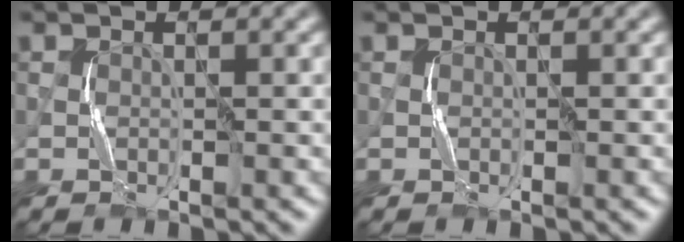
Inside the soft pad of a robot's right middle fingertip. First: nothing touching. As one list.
[{"total": 0.0}]